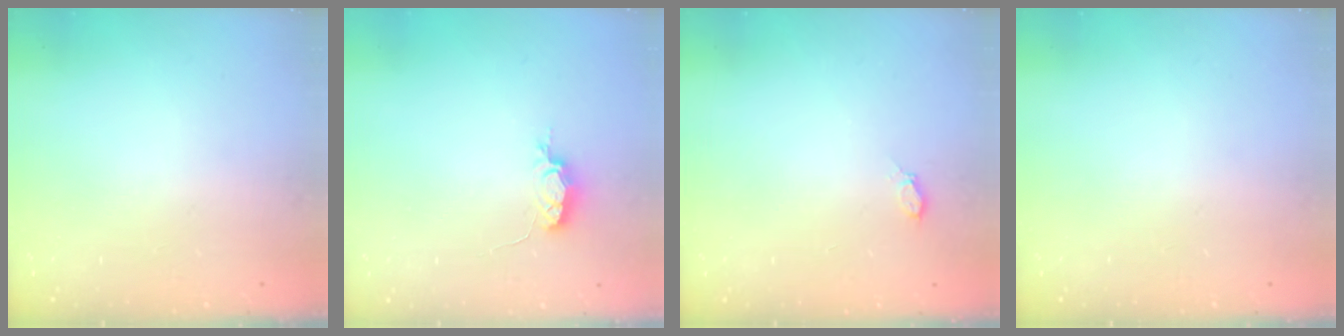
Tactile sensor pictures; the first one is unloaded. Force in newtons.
{"total": 6.3, "press": 6.2, "slide": 0.5}
{"total": 3.1, "press": 2.7, "slide": 1.5}
{"total": 0.0}